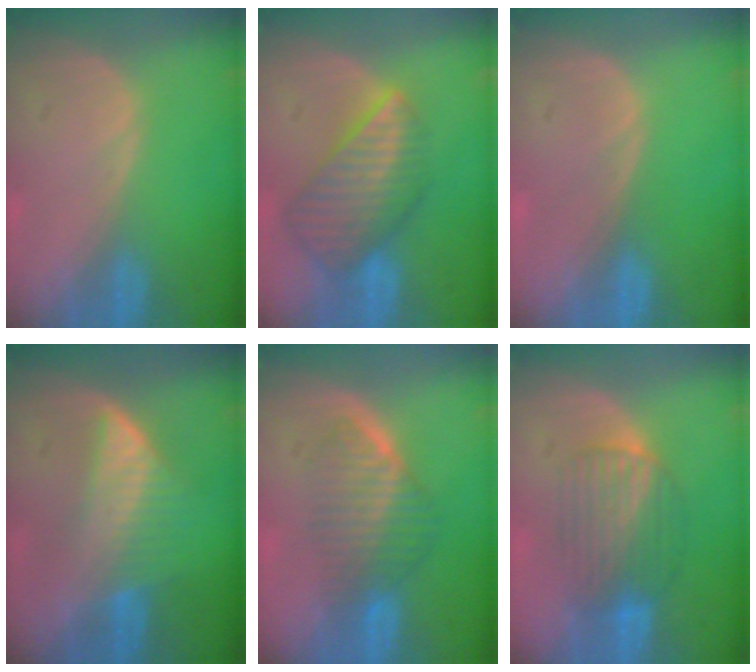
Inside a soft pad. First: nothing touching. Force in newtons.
{"total": 8.4, "press": 7.5, "slide": 3.9}
{"total": 0.0}
{"total": 6.9, "press": 6.1, "slide": 3.2}
{"total": 6.7, "press": 6.1, "slide": 2.8}
{"total": 6.5, "press": 6.4, "slide": 1.0}